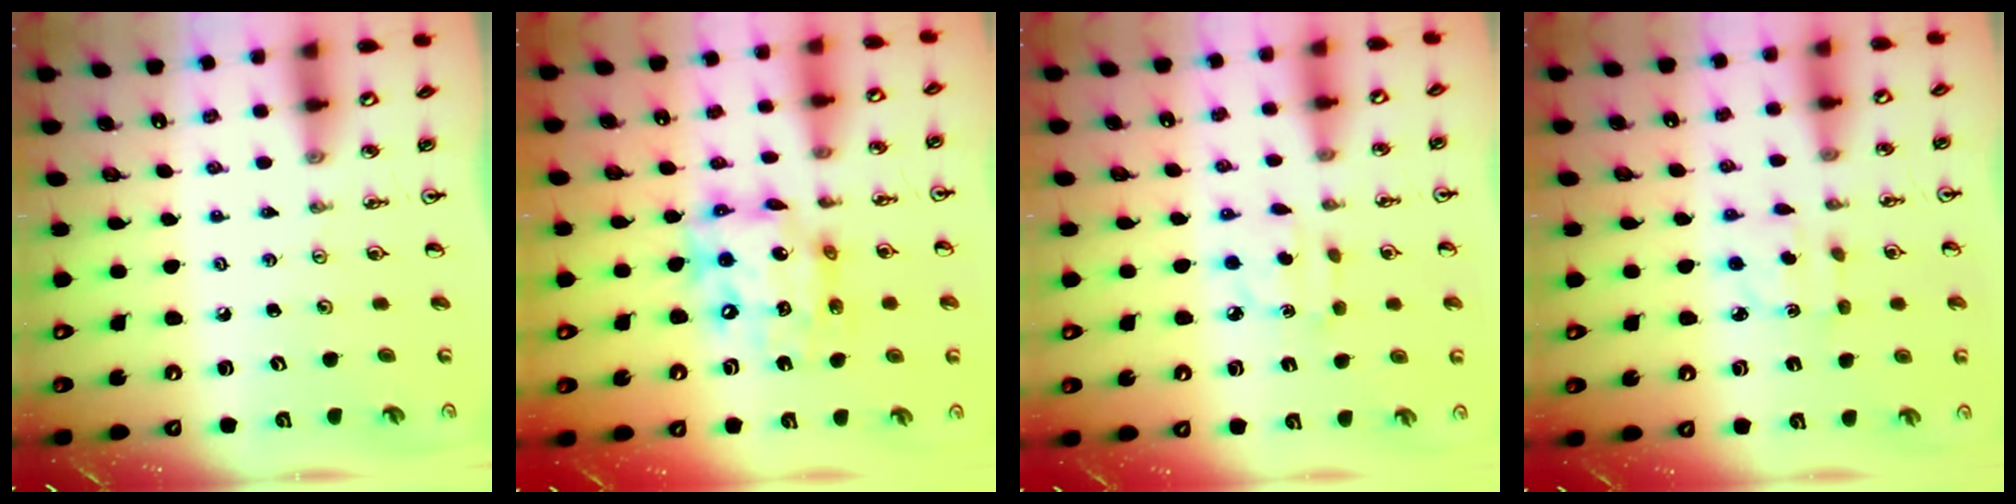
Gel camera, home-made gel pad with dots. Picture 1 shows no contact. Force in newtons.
{"total": 14.3, "press": 14.2, "slide": 1.5}
{"total": 2.9, "press": 2.8, "slide": 0.6}
{"total": 2.9, "press": 2.8, "slide": 0.8}